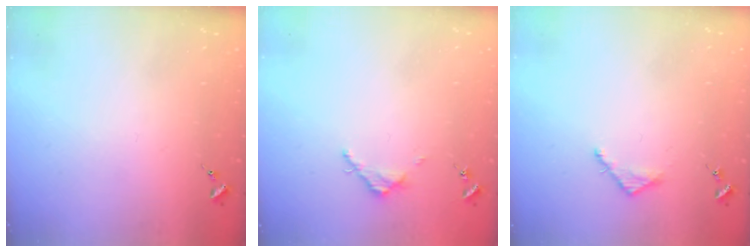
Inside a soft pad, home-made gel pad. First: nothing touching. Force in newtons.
{"total": 3.1, "press": 3.1, "slide": 0.4}
{"total": 3.5, "press": 3.5, "slide": 0.3}